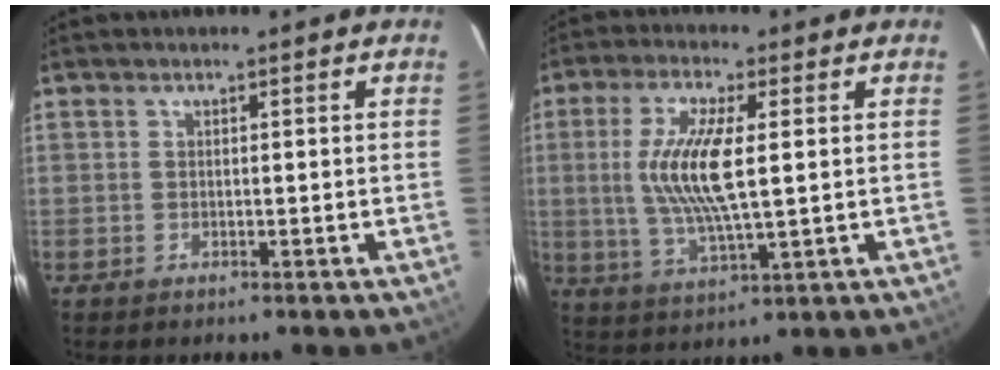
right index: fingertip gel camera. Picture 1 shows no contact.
{"total": 11.9, "force": [1.3, 3.1, 11.4], "torque": [-0.228, -0.003, 0.029]}